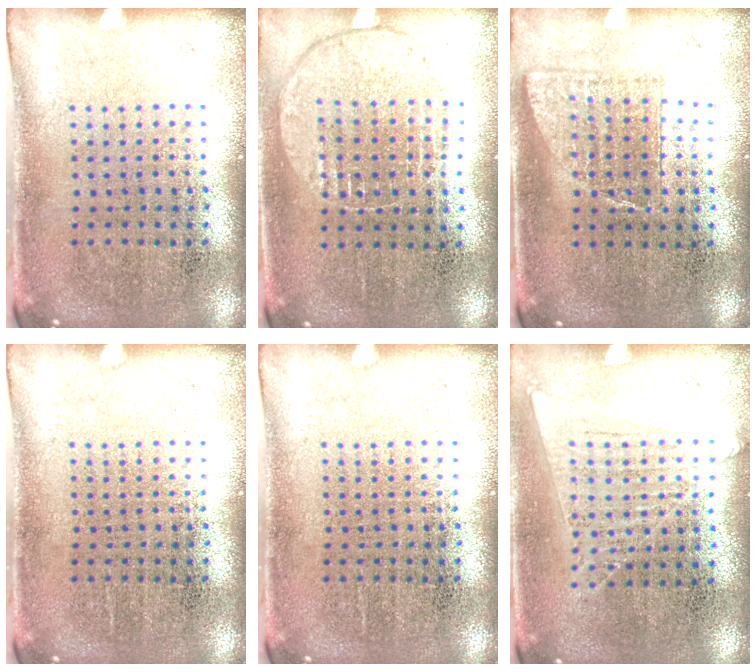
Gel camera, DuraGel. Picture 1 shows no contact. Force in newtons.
{"total": 1.0, "press": 1.0, "slide": 0.3}
{"total": 0.8, "press": 0.7, "slide": 0.3}
{"total": 0.0}
{"total": 0.0}
{"total": 1.0, "press": 0.9, "slide": 0.4}